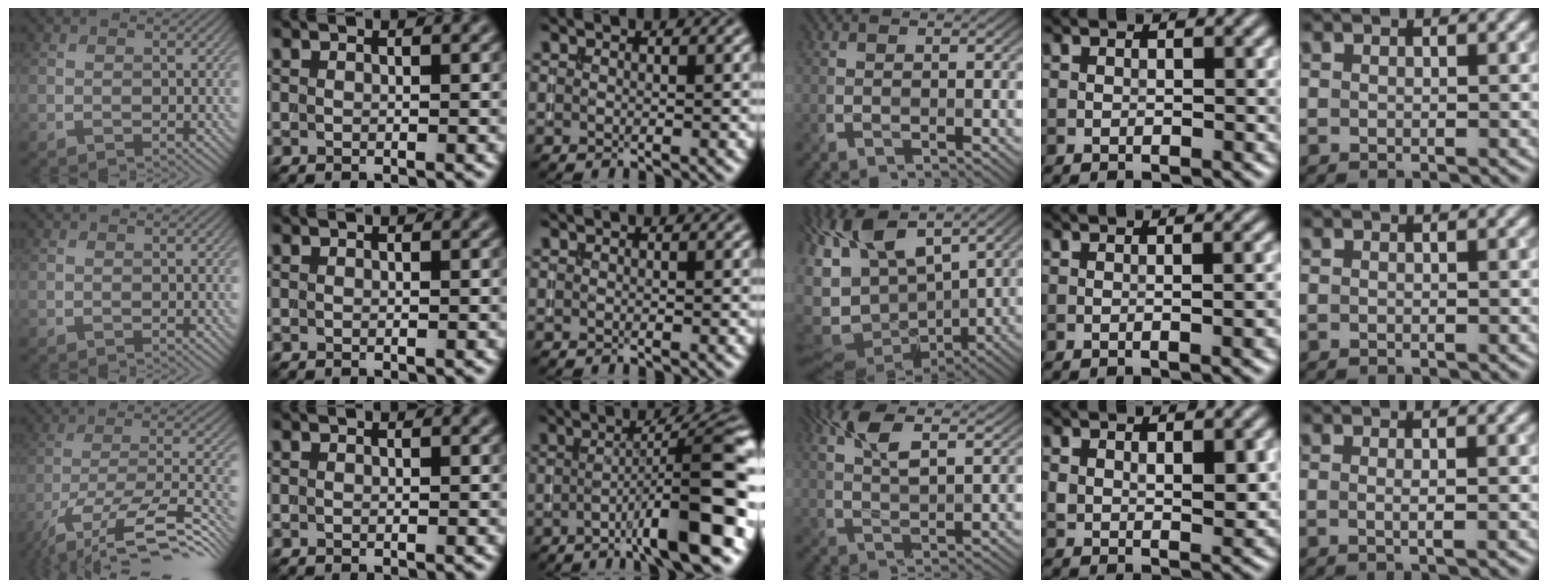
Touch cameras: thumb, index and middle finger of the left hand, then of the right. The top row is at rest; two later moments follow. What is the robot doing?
{"motion": "extract", "object": "backpack"}